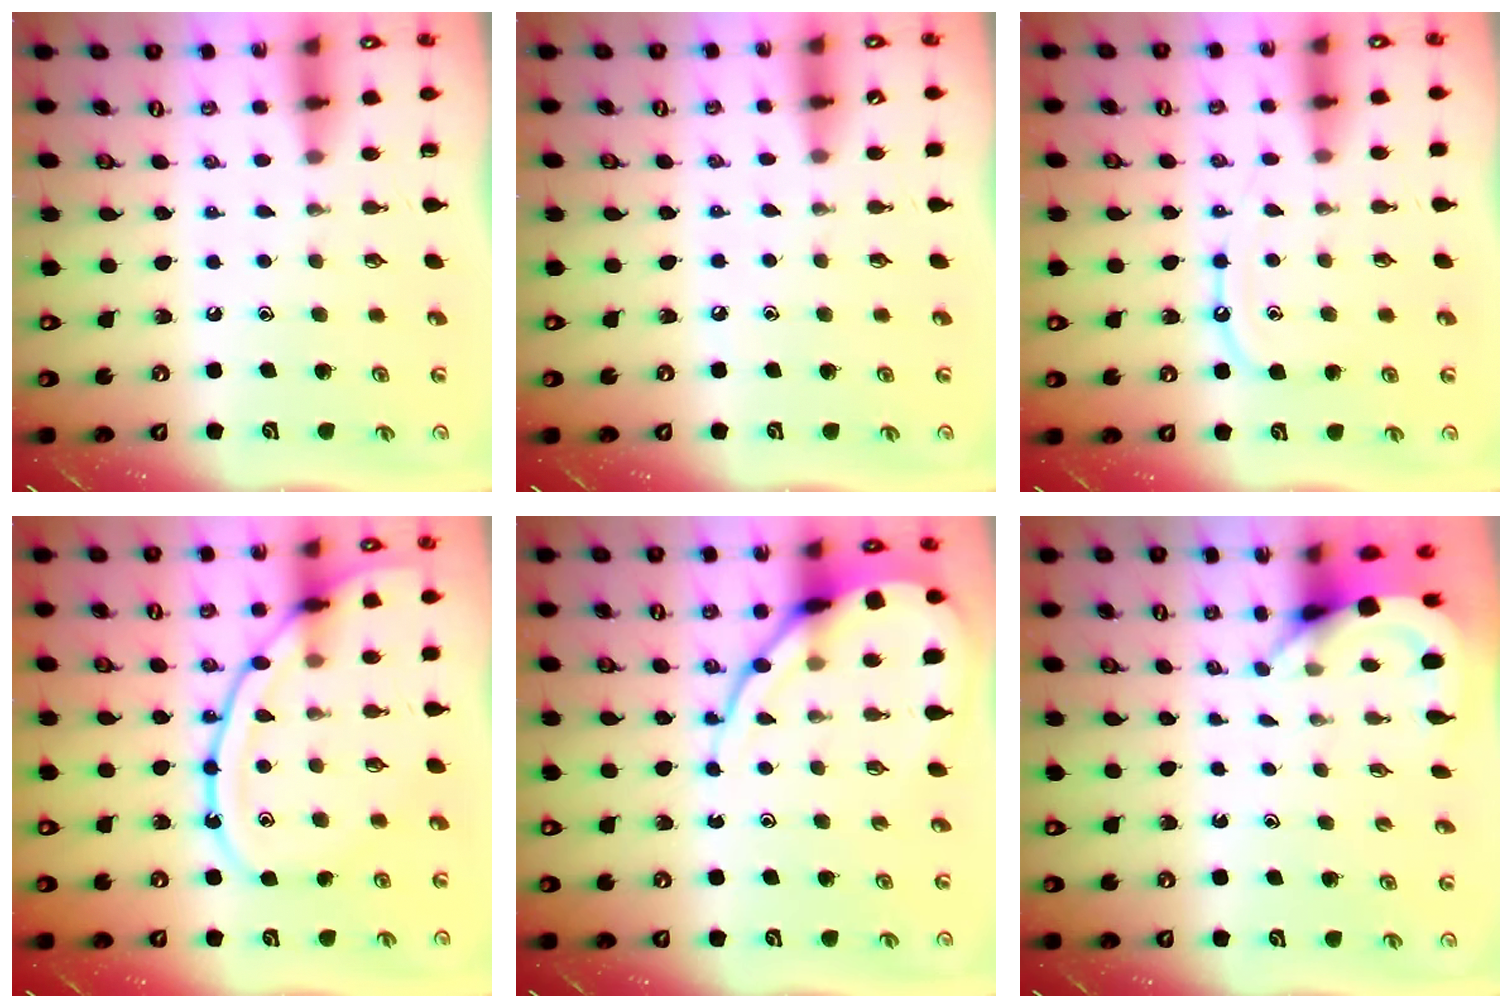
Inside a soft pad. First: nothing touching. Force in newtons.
{"total": 2.3, "press": 2.3, "slide": 0.4}
{"total": 9.4, "press": 9.3, "slide": 1.0}
{"total": 15.6, "press": 15.6, "slide": 1.3}
{"total": 12.6, "press": 12.5, "slide": 1.1}
{"total": 3.9, "press": 3.9, "slide": 0.3}